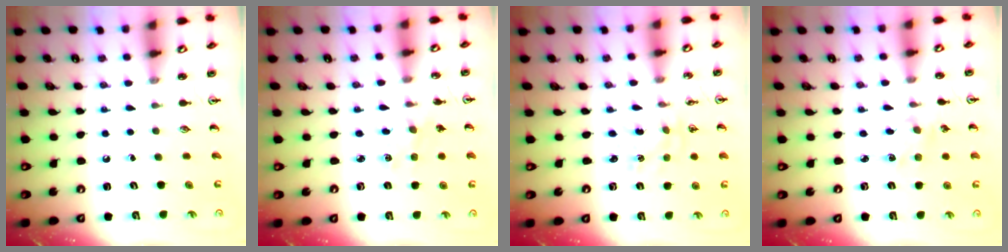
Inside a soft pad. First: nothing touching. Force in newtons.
{"total": 1.1, "press": 1.1, "slide": 0.2}
{"total": 0.8, "press": 0.8, "slide": 0.2}
{"total": 1.8, "press": 1.8, "slide": 0.3}